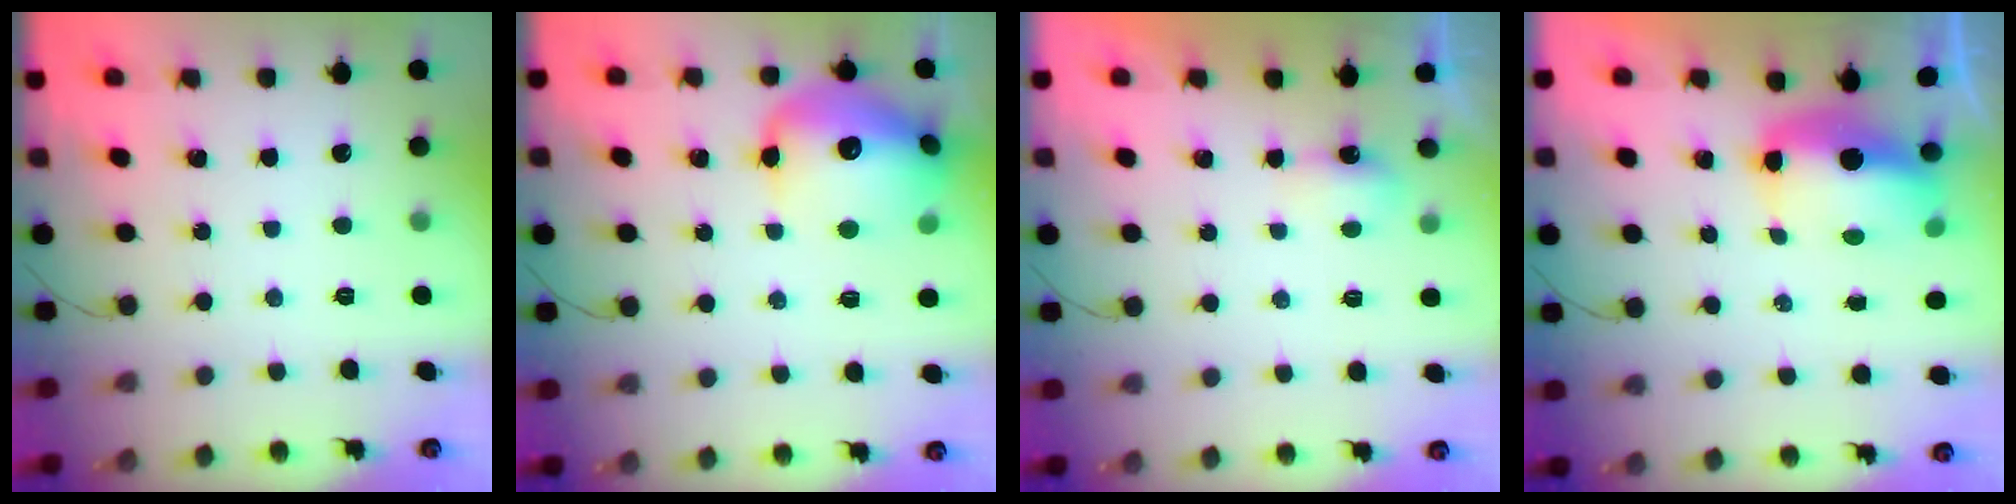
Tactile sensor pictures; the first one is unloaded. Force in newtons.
{"total": 18.7, "press": 18.5, "slide": 2.3}
{"total": 11.2, "press": 4.2, "slide": 10.3}
{"total": 8.9, "press": 8.7, "slide": 2.0}